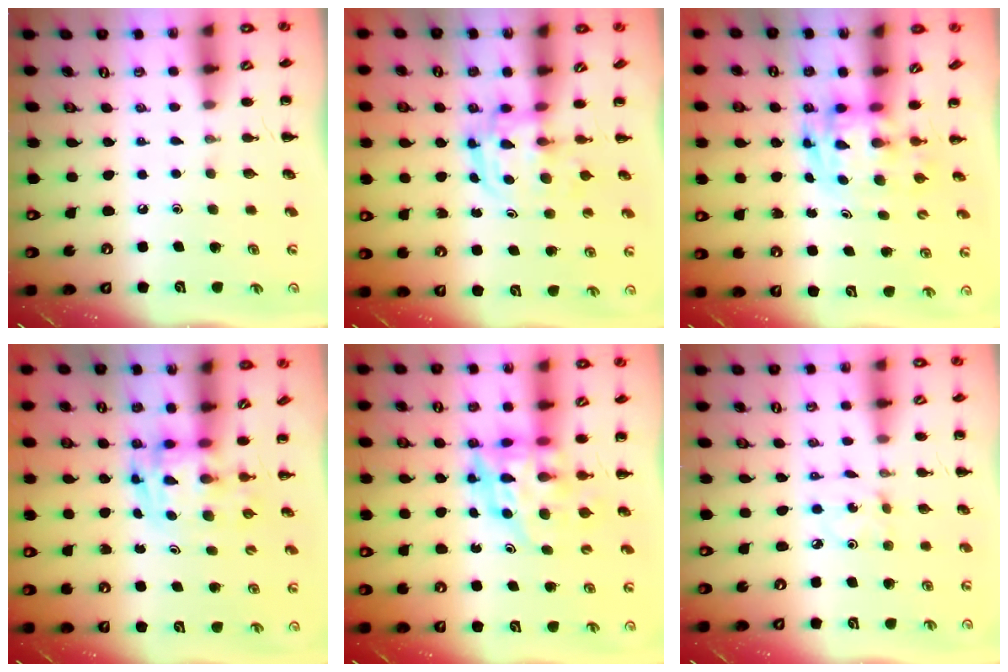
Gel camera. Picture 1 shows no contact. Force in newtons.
{"total": 2.7, "press": 2.7, "slide": 0.3}
{"total": 3.4, "press": 3.4, "slide": 0.6}
{"total": 3.4, "press": 3.4, "slide": 0.6}
{"total": 7.3, "press": 7.0, "slide": 2.2}
{"total": 1.2, "press": 1.2, "slide": 0.4}